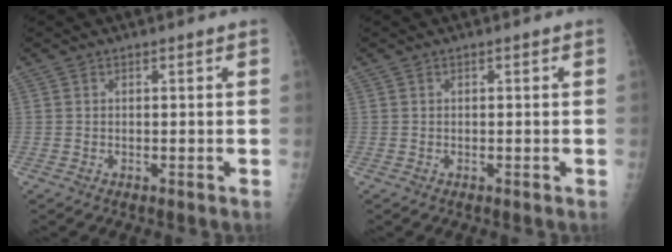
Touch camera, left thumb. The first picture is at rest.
{"total": 0.0}